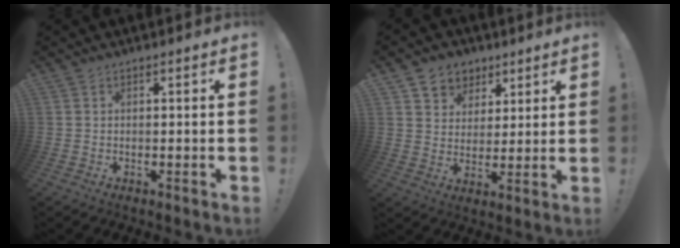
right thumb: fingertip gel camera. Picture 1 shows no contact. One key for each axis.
{"total": 7.3, "fx": 4.0, "fy": 6.1, "fz": 0.6, "tx": -0.005, "ty": -0.034, "tz": 0.081}